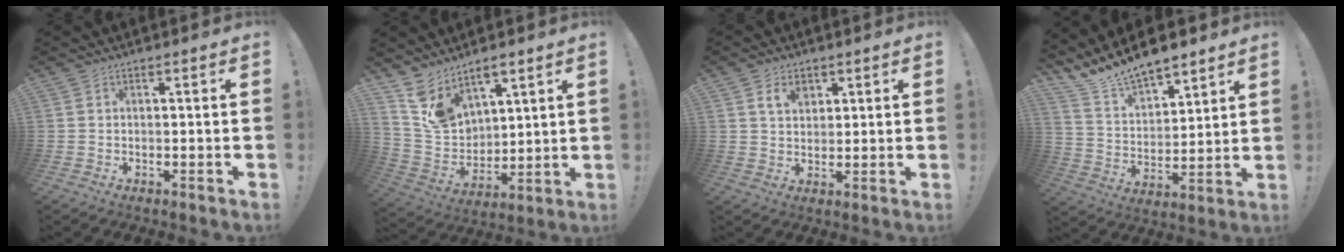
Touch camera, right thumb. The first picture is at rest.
{"total": 11.1, "force": [8.7, 5.9, 3.4], "torque": [-0.081, -0.065, 0.173]}
{"total": 5.5, "force": [2.7, 3.7, 3.0], "torque": [-0.037, -0.005, 0.046]}
{"total": 12.1, "force": [11.5, 2.5, 2.7], "torque": [-0.082, -0.096, 0.210]}